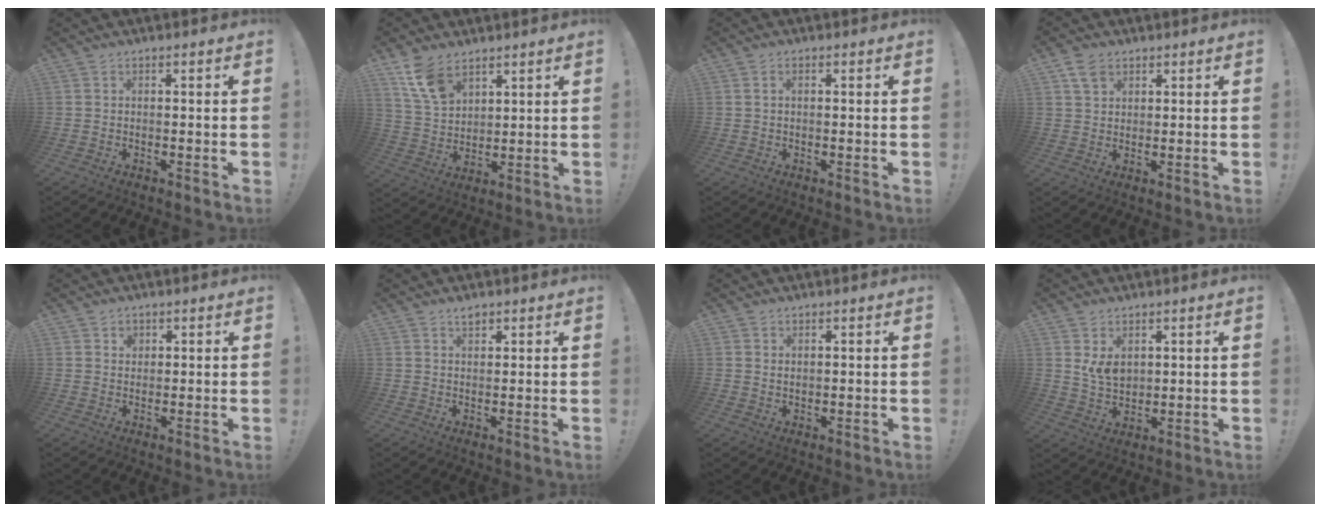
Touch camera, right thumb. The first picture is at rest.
{"total": 10.7, "force": [7.0, 6.0, 5.4], "torque": [-0.094, -0.035, 0.137]}
{"total": 1.2, "force": [0.3, 0.6, 0.9], "torque": [-0.021, 0.003, 0.005]}
{"total": 5.0, "force": [3.2, 3.3, 2.1], "torque": [-0.032, -0.006, 0.060]}
{"total": 1.9, "force": [1.0, 1.6, 0.4], "torque": [0.005, -0.005, 0.016]}
{"total": 2.4, "force": [2.0, 0.8, 1.1], "torque": [-0.006, -0.014, 0.034]}
{"total": 1.2, "force": [0.9, 0.7, 0.5], "torque": [-0.008, 0.000, 0.016]}
{"total": 6.4, "force": [2.8, 4.3, 3.9], "torque": [-0.055, -0.015, 0.054]}